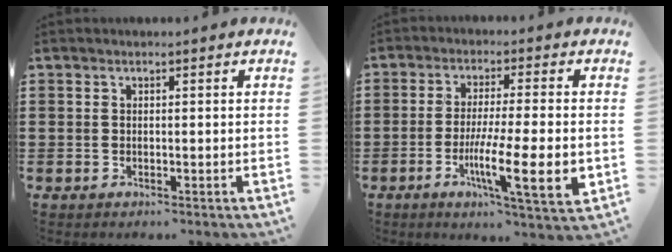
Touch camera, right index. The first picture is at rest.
{"total": 11.8, "force": [-3.2, 1.7, 11.3], "torque": [-0.196, -0.019, -0.055]}